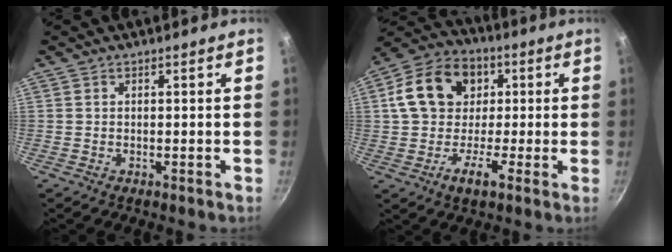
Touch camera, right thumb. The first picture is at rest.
{"total": 14.3, "force": [1.5, 11.3, 8.6], "torque": [-0.122, 0.033, 0.008]}